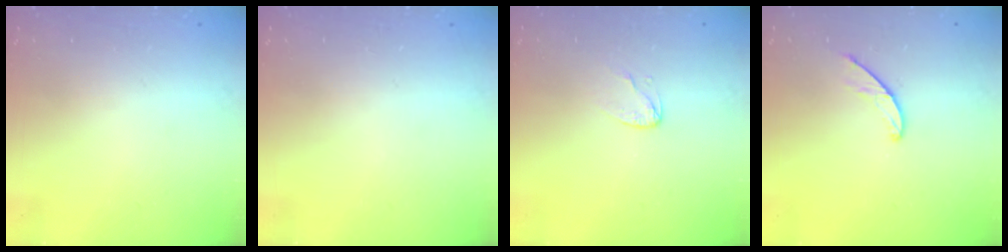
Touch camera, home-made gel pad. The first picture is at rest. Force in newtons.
{"total": 0.0}
{"total": 3.7, "press": 3.7, "slide": 0.5}
{"total": 5.0, "press": 5.0, "slide": 0.4}